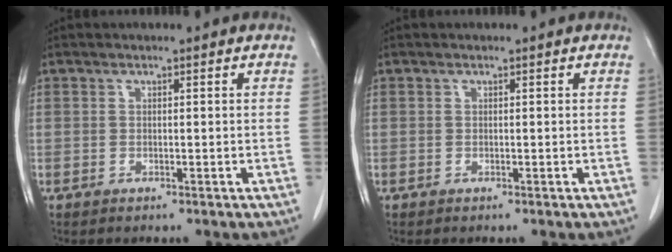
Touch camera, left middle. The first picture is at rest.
{"total": 0.0}